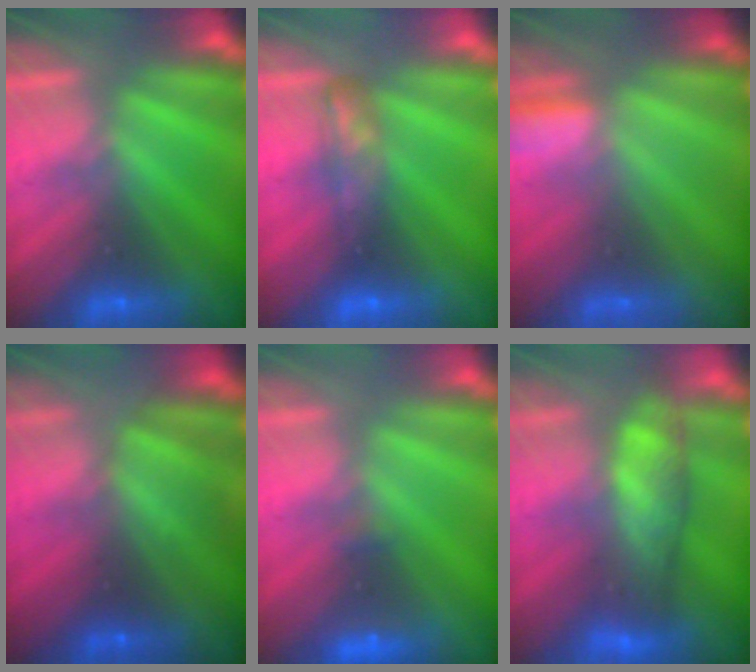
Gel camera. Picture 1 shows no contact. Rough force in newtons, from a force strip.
{"total": 4.4}
{"total": 2.8}
{"total": 1.7}
{"total": 1.7}
{"total": 5.8}